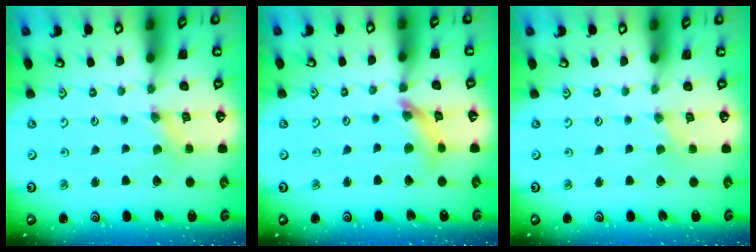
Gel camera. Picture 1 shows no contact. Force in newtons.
{"total": 8.9, "press": 8.9, "slide": 1.2}
{"total": 0.0}